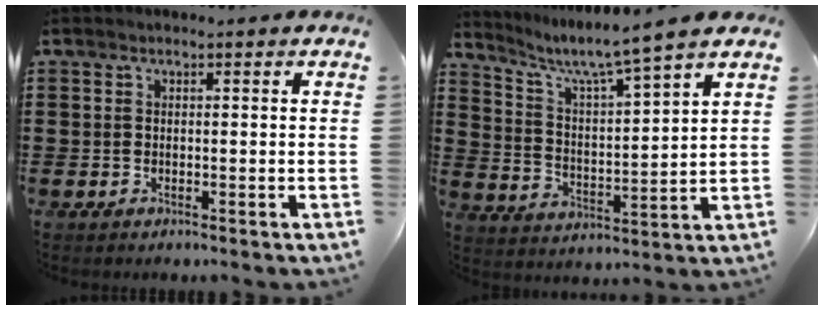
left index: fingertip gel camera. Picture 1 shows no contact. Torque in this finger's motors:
{"motor_torque": [0.97, -1.17, 0.12, 0.03]}